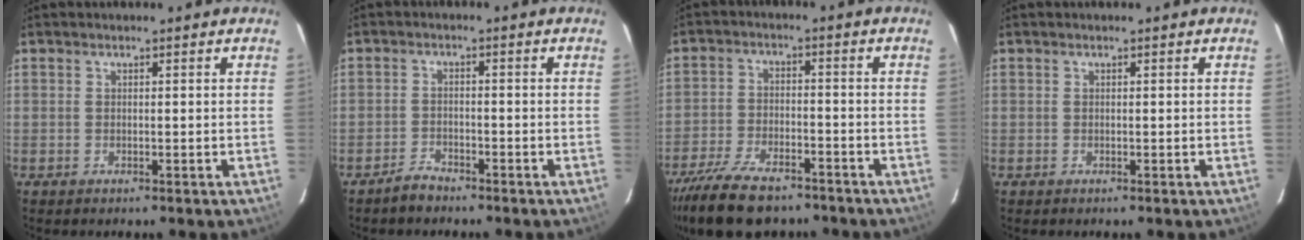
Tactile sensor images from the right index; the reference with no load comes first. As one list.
[{"total": 2.9, "force": [-2.6, 1.3, 0.5], "torque": [-0.018, 0.008, -0.046]}, {"total": 15.5, "force": [-12.2, 6.0, 7.3], "torque": [-0.172, -0.019, -0.209]}, {"total": 0.0}]